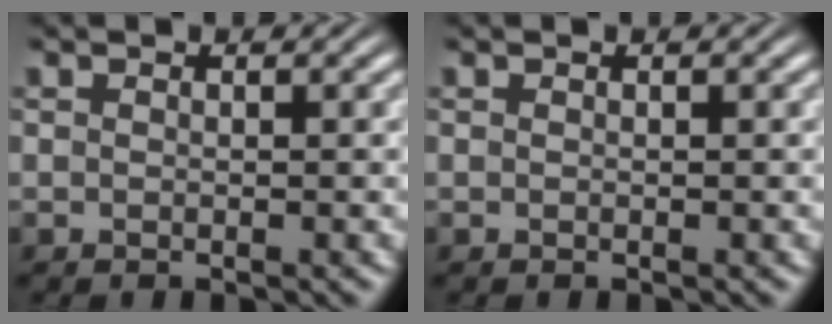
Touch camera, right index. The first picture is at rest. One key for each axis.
{"total": 0.0}